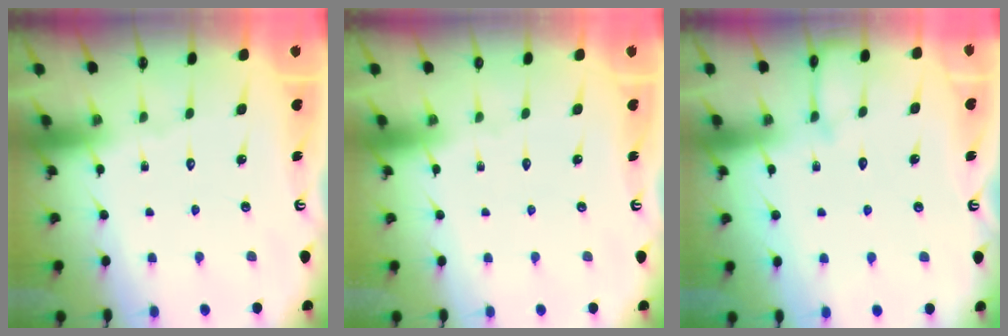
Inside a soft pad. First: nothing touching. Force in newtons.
{"total": 0.0}
{"total": 4.9, "press": 4.9, "slide": 0.4}